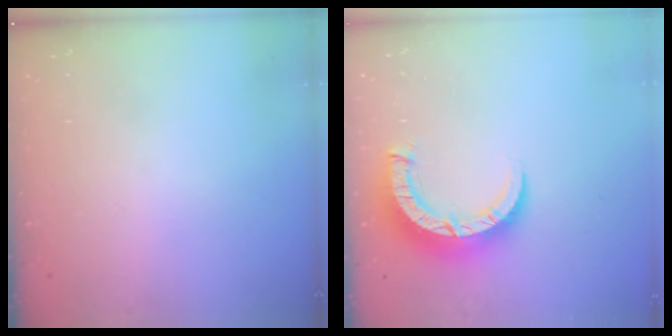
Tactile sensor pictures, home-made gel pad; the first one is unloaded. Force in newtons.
{"total": 8.7, "press": 8.7, "slide": 1.1}